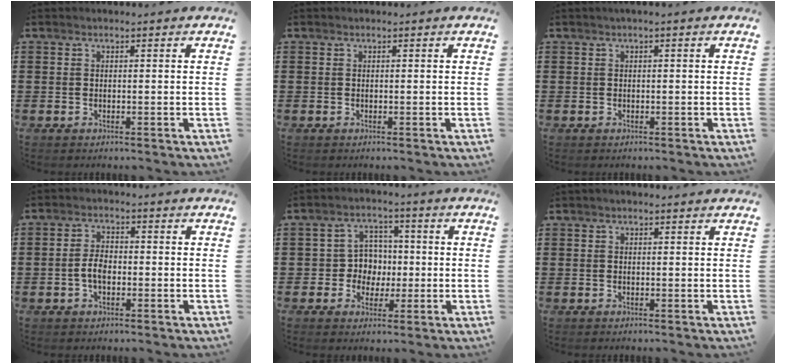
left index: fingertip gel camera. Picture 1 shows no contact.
{"total": 0.0}
{"total": 0.6, "force": [-0.2, 0.0, 0.6], "torque": [-0.008, -0.004, -0.002]}
{"total": 3.6, "force": [-0.8, 1.9, 3.0], "torque": [-0.070, 0.002, -0.019]}
{"total": 6.1, "force": [-0.4, 5.8, 1.8], "torque": [-0.055, 0.017, -0.007]}
{"total": 0.6, "force": [0.3, 0.2, 0.5], "torque": [-0.009, 0.003, 0.005]}